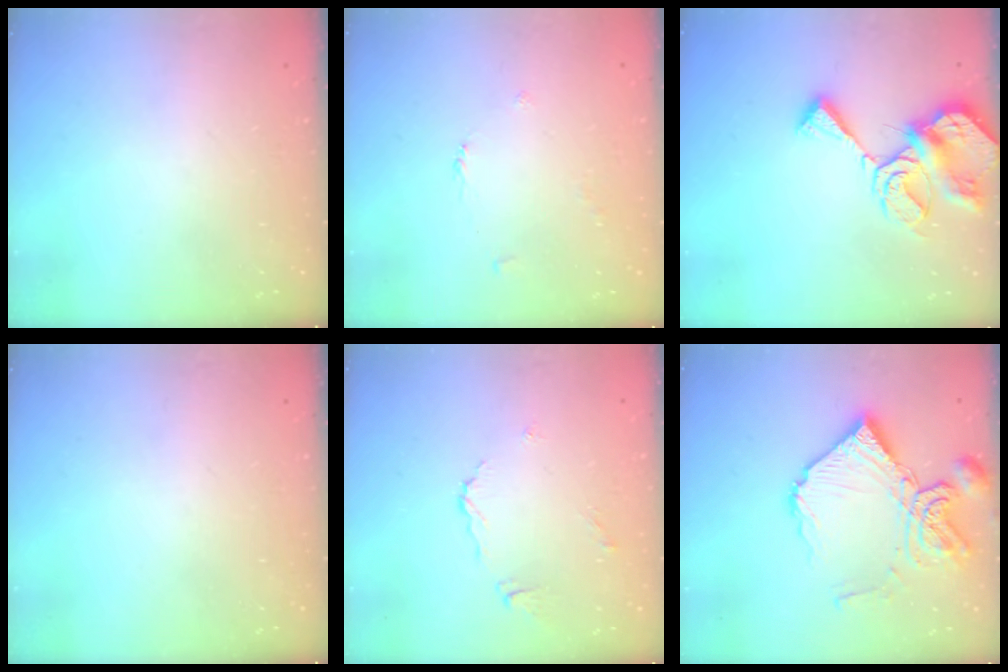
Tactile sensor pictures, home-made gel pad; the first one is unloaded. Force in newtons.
{"total": 2.6, "press": 2.6, "slide": 0.4}
{"total": 11.1, "press": 11.1, "slide": 0.8}
{"total": 0.0}
{"total": 5.7, "press": 5.7, "slide": 0.5}
{"total": 16.7, "press": 16.6, "slide": 1.8}